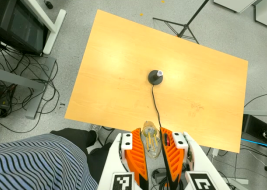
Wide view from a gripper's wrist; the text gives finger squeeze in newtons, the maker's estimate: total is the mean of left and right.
{"total": 19.0, "left": 22.4, "right": 15.6}